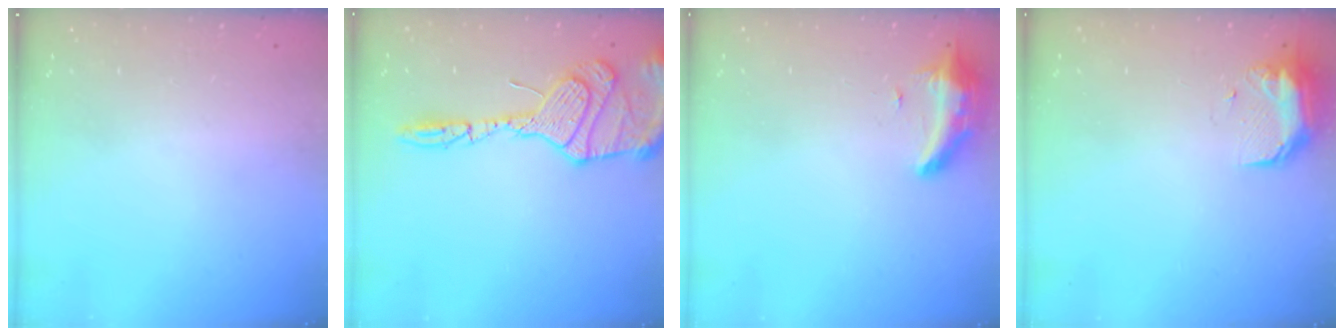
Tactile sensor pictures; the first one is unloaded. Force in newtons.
{"total": 18.6, "press": 18.4, "slide": 3.1}
{"total": 8.3, "press": 8.2, "slide": 1.5}
{"total": 9.1, "press": 9.0, "slide": 1.5}